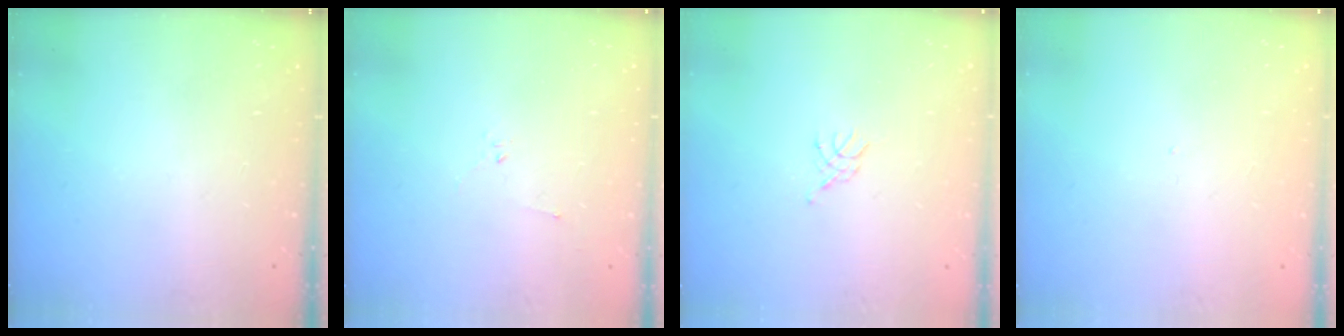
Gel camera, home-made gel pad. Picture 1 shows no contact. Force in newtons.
{"total": 2.2, "press": 2.1, "slide": 0.7}
{"total": 2.3, "press": 2.2, "slide": 0.5}
{"total": 0.0}